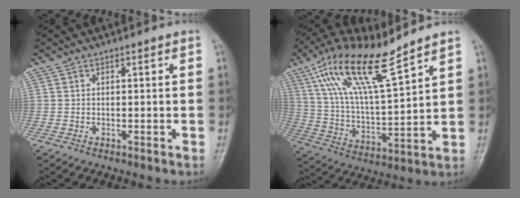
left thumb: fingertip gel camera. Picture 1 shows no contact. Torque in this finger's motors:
{"motor_torque": [0.22, 0.38, 1.50, -1.27, 0.55]}